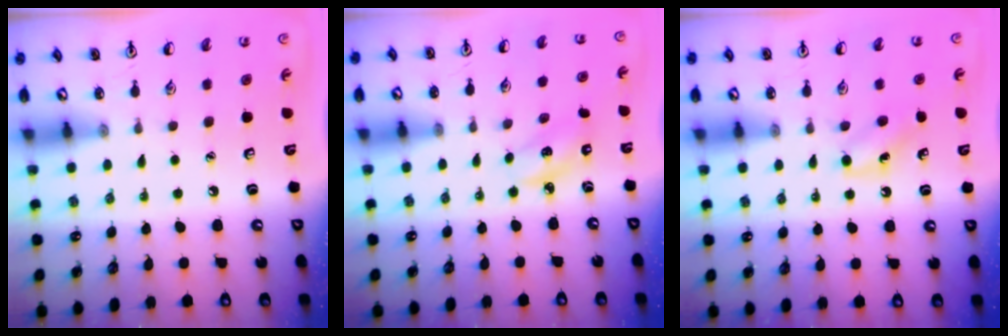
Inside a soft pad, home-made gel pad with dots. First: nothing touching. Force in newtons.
{"total": 2.6, "press": 2.5, "slide": 0.6}
{"total": 7.5, "press": 7.3, "slide": 1.8}